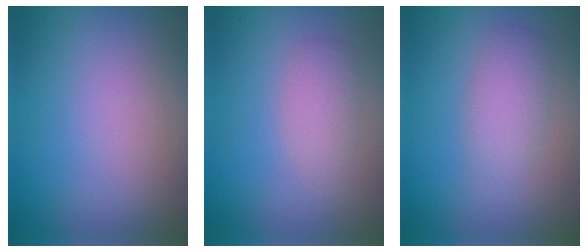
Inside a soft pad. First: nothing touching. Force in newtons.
{"total": 1.8, "press": 1.8, "slide": 0.1}
{"total": 2.5, "press": 2.5, "slide": 0.0}